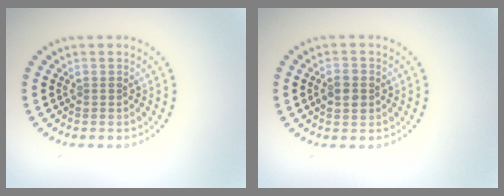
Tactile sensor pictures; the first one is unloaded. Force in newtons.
{"total": 2.5, "press": 2.5, "slide": 0.2}